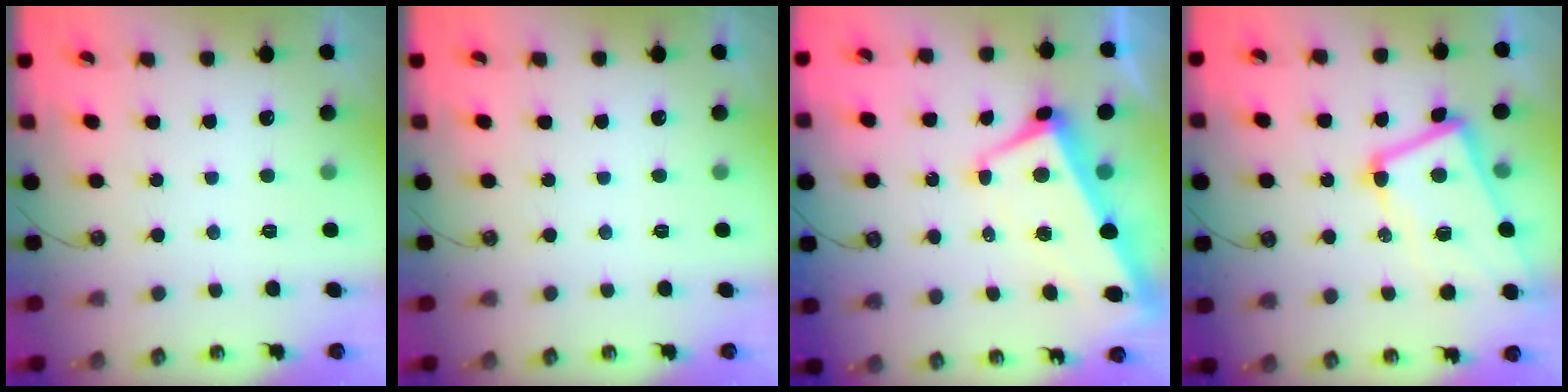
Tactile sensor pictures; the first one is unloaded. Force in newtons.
{"total": 0.0}
{"total": 1.7, "press": 1.1, "slide": 1.3}
{"total": 7.4, "press": 7.3, "slide": 1.6}